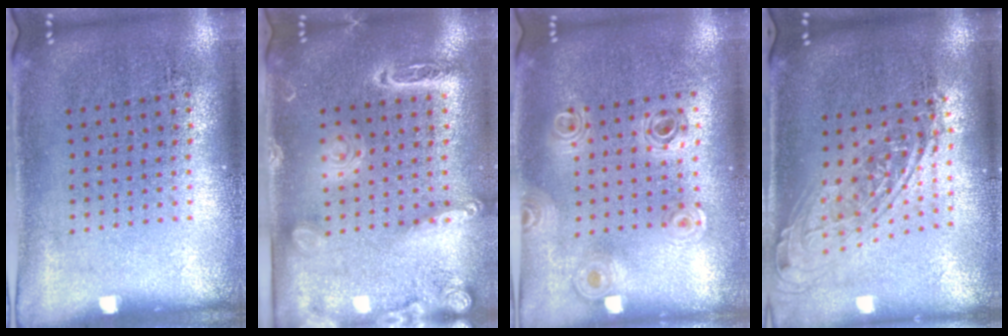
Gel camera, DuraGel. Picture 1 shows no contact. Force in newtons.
{"total": 2.1, "press": 1.9, "slide": 0.9}
{"total": 1.0, "press": 1.0, "slide": 0.2}
{"total": 1.9, "press": 1.4, "slide": 1.2}